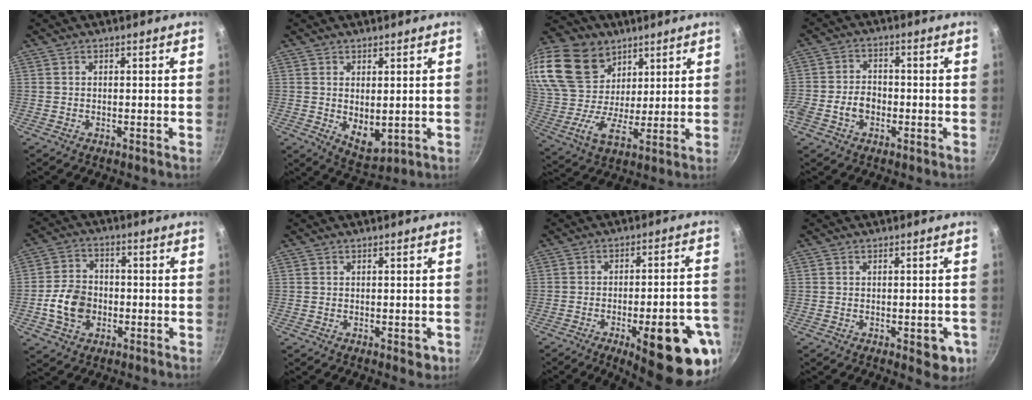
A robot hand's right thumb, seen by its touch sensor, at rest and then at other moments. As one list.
[{"total": 6.3, "force": [0.5, 3.5, 5.2], "torque": [-0.071, -0.019, 0.023]}, {"total": 23.0, "force": [13.2, 15.5, 10.6], "torque": [-0.221, -0.028, 0.250]}, {"total": 5.6, "force": [-2.0, 4.1, 3.2], "torque": [-0.049, 0.026, -0.043]}, {"total": 9.3, "force": [-2.1, 7.2, 5.5], "torque": [-0.083, 0.020, -0.045]}, {"total": 2.3, "force": [-0.5, 1.5, 1.7], "torque": [-0.016, -0.001, -0.005]}, {"total": 20.0, "force": [-8.8, 6.0, 16.9], "torque": [-0.179, 0.030, -0.110]}, {"total": 5.5, "force": [-1.8, 2.8, 4.4], "torque": [-0.027, 0.008, -0.018]}]